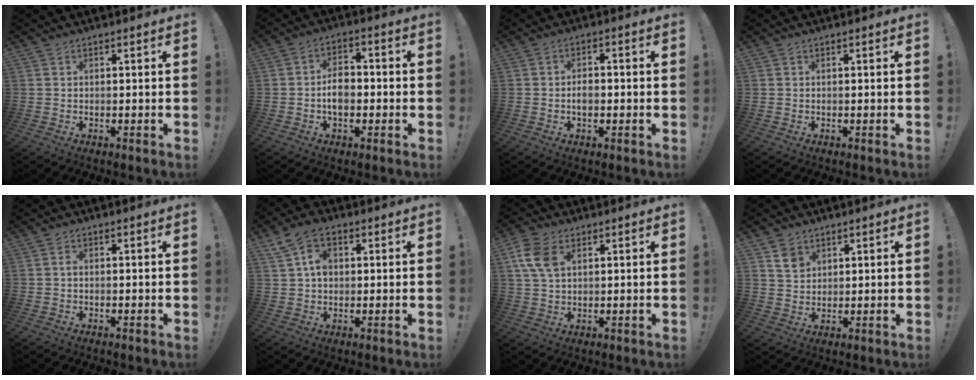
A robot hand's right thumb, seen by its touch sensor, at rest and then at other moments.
{"total": 6.9, "force": [-1.6, 4.8, 4.8], "torque": [-0.079, 0.008, -0.033]}
{"total": 3.1, "force": [-1.1, 2.0, 2.1], "torque": [-0.028, 0.004, -0.022]}
{"total": 0.0}
{"total": 0.7, "force": [-0.3, 0.4, 0.5], "torque": [-0.010, 0.003, -0.006]}
{"total": 8.3, "force": [2.5, 5.8, 5.4], "torque": [-0.086, 0.005, 0.051]}
{"total": 9.1, "force": [3.0, 5.9, 6.2], "torque": [-0.122, -0.001, 0.057]}
{"total": 5.7, "force": [3.4, 4.3, 1.6], "torque": [-0.005, -0.020, 0.062]}